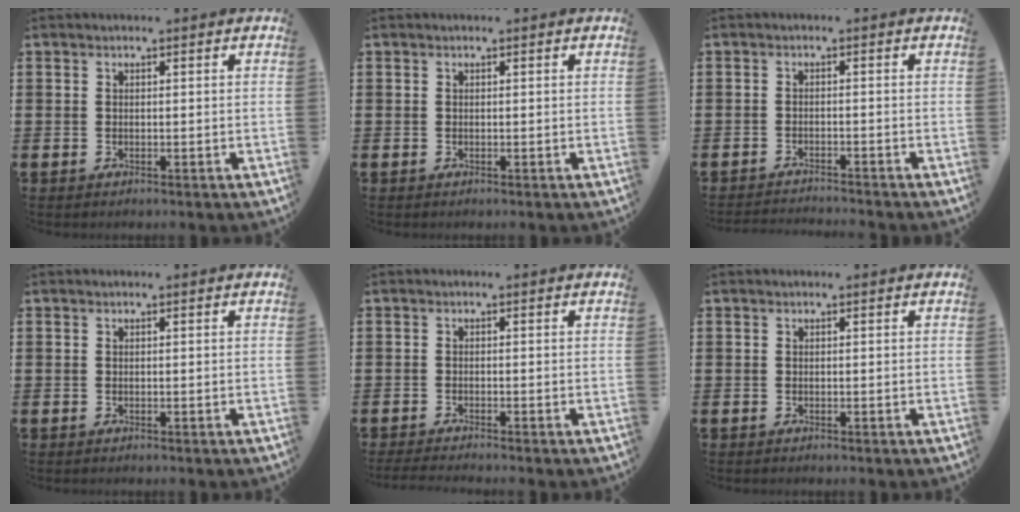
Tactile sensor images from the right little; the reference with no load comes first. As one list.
[{"total": 0.0}, {"total": 1.4, "force": [-1.4, -0.2, 0.0], "torque": [-0.002, 0.004, -0.029]}, {"total": 0.0}, {"total": 1.1, "force": [-1.0, -0.1, 0.5], "torque": [-0.008, 0.000, -0.020]}, {"total": 0.0}]